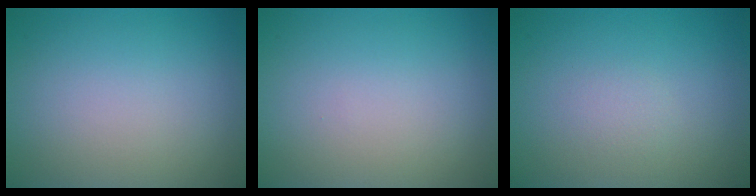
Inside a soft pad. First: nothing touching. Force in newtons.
{"total": 0.0}
{"total": 0.9, "press": 0.9, "slide": 0.0}